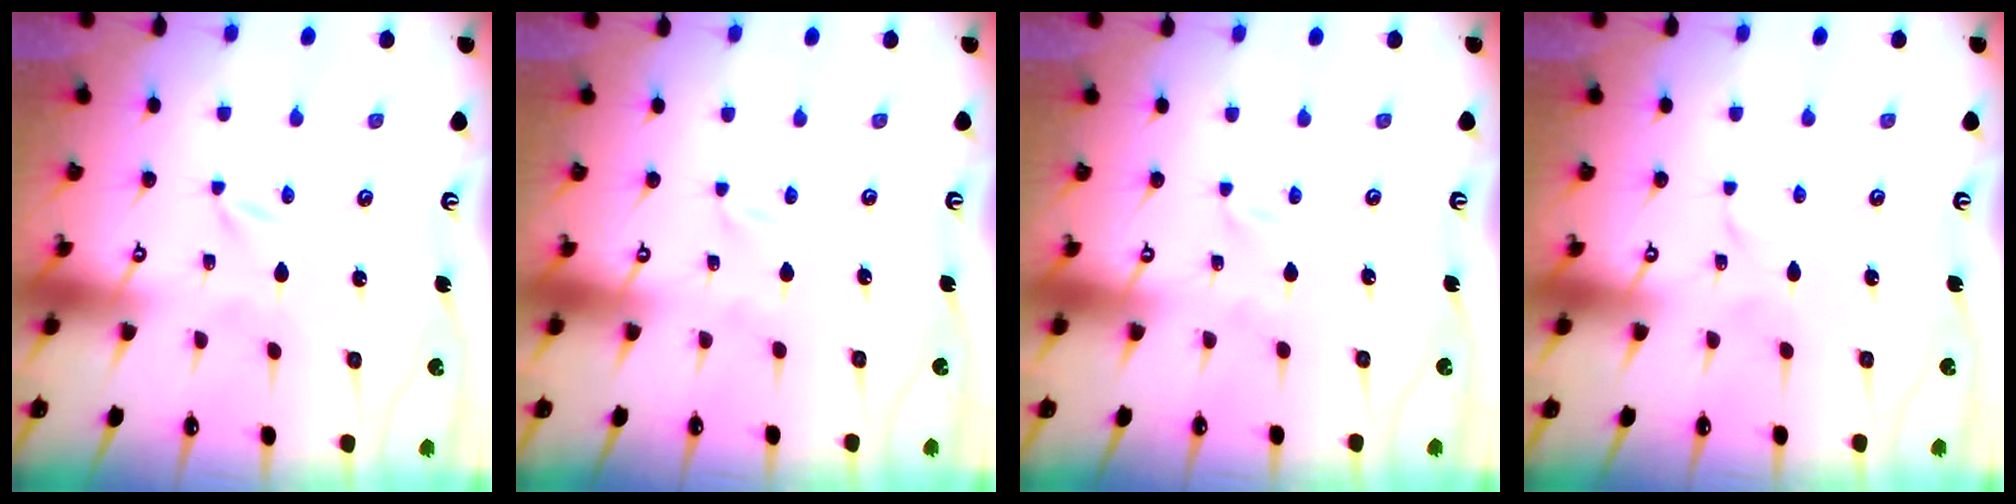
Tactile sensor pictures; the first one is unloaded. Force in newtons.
{"total": 0.6, "press": 0.6, "slide": 0.0}
{"total": 0.6, "press": 0.6, "slide": 0.0}
{"total": 2.5, "press": 2.5, "slide": 0.2}